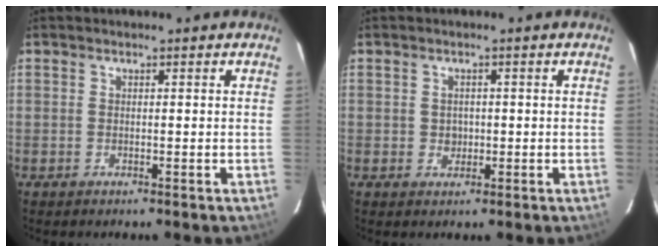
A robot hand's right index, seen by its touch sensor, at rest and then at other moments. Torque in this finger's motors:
{"motor_torque": [0.07, 0.10, 0.06, 0.00]}